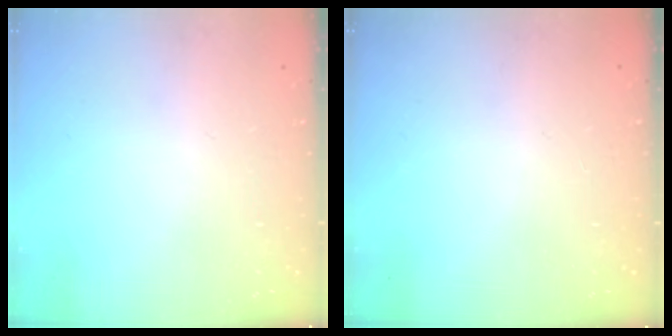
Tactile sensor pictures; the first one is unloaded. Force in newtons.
{"total": 0.0}